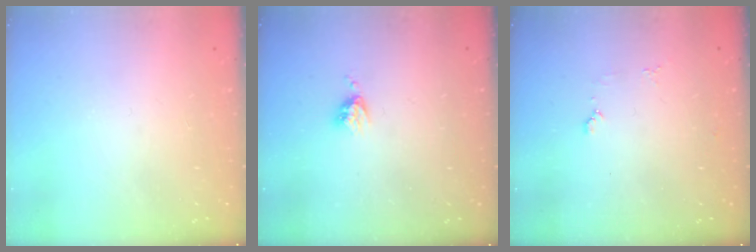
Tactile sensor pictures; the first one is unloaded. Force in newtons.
{"total": 3.3, "press": 3.3, "slide": 0.4}
{"total": 4.2, "press": 4.2, "slide": 0.5}